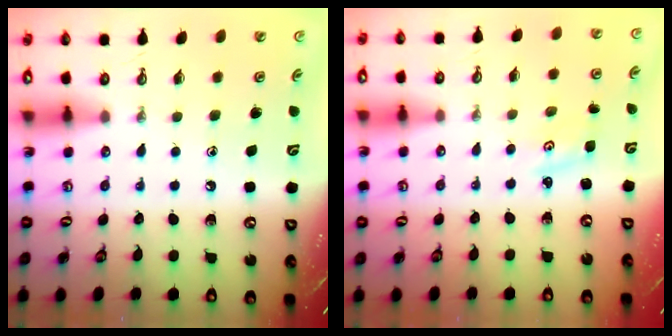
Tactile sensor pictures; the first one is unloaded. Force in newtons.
{"total": 1.2, "press": 1.2, "slide": 0.2}